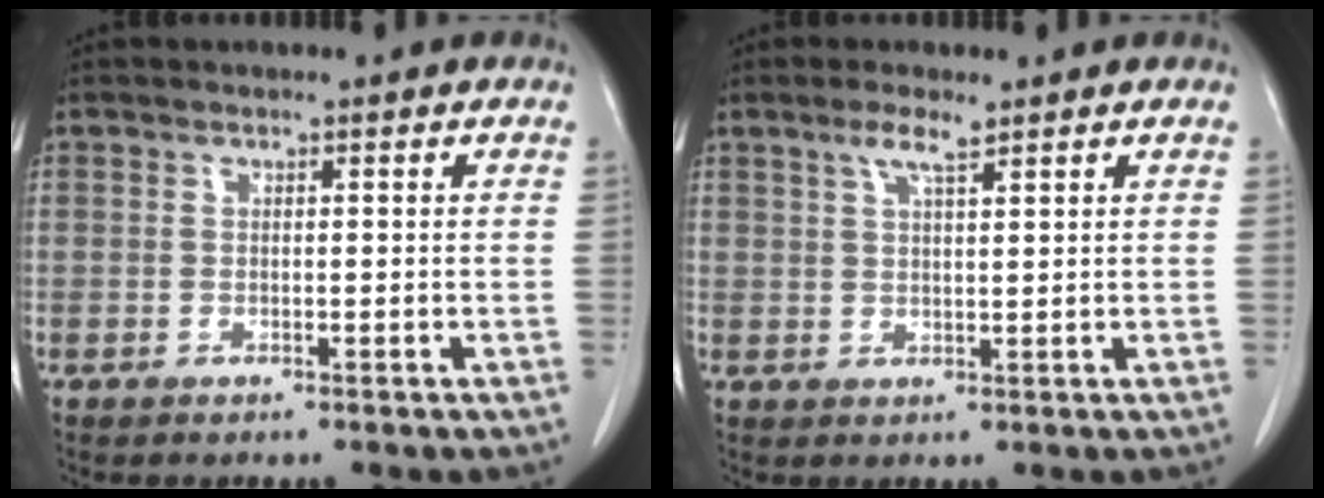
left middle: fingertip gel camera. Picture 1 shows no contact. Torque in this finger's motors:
{"motor_torque": [0.31, -0.26, 0.01, 0.01]}